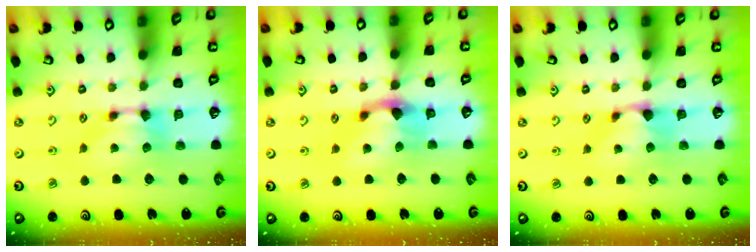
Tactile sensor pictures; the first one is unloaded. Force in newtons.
{"total": 2.8, "press": 2.2, "slide": 1.7}
{"total": 1.1, "press": 0.8, "slide": 0.7}